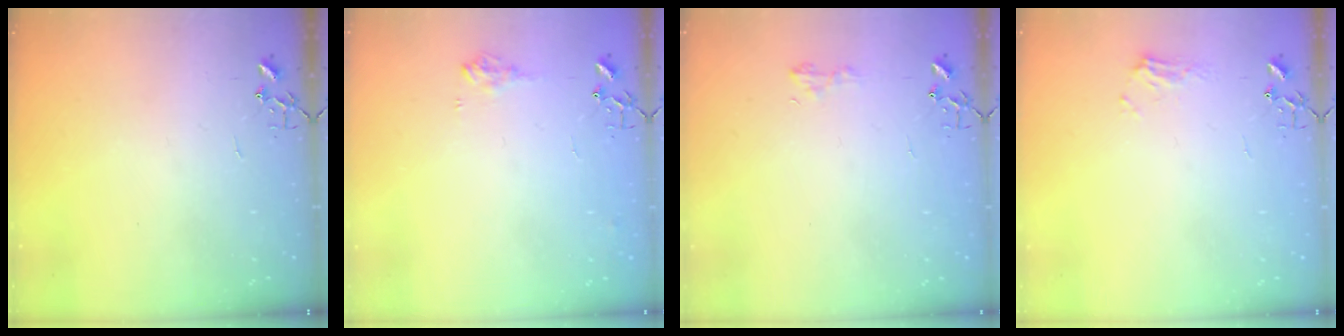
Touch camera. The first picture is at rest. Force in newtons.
{"total": 7.7, "press": 7.7, "slide": 0.3}
{"total": 5.6, "press": 5.6, "slide": 0.6}
{"total": 7.2, "press": 7.2, "slide": 0.8}